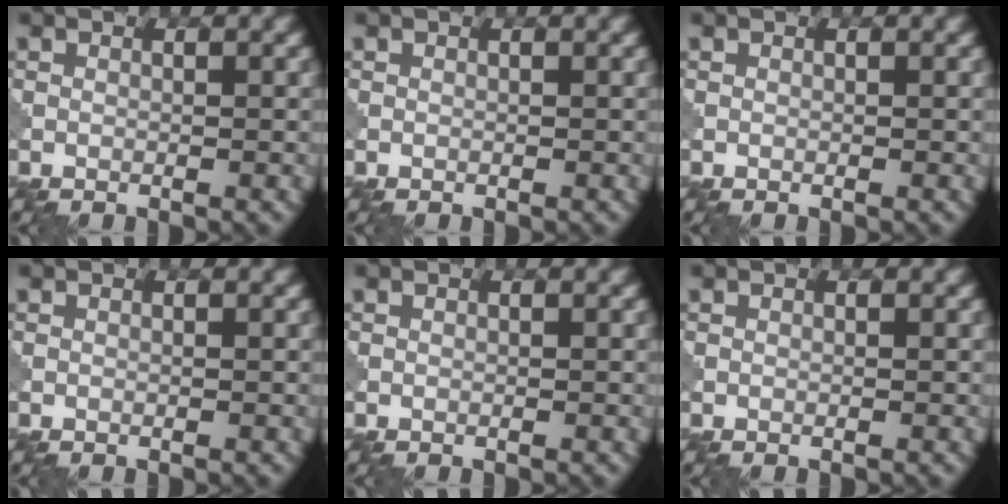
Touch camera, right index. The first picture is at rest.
{"total": 0.0}
{"total": 0.0}
{"total": 0.0}
{"total": 0.0}
{"total": 0.0}